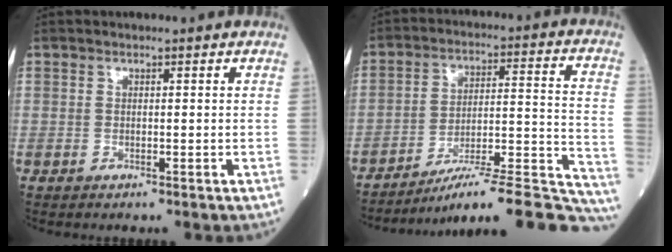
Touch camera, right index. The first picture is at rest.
{"total": 23.6, "force": [-21.3, 1.4, 10.0], "torque": [-0.070, 0.023, -0.301]}